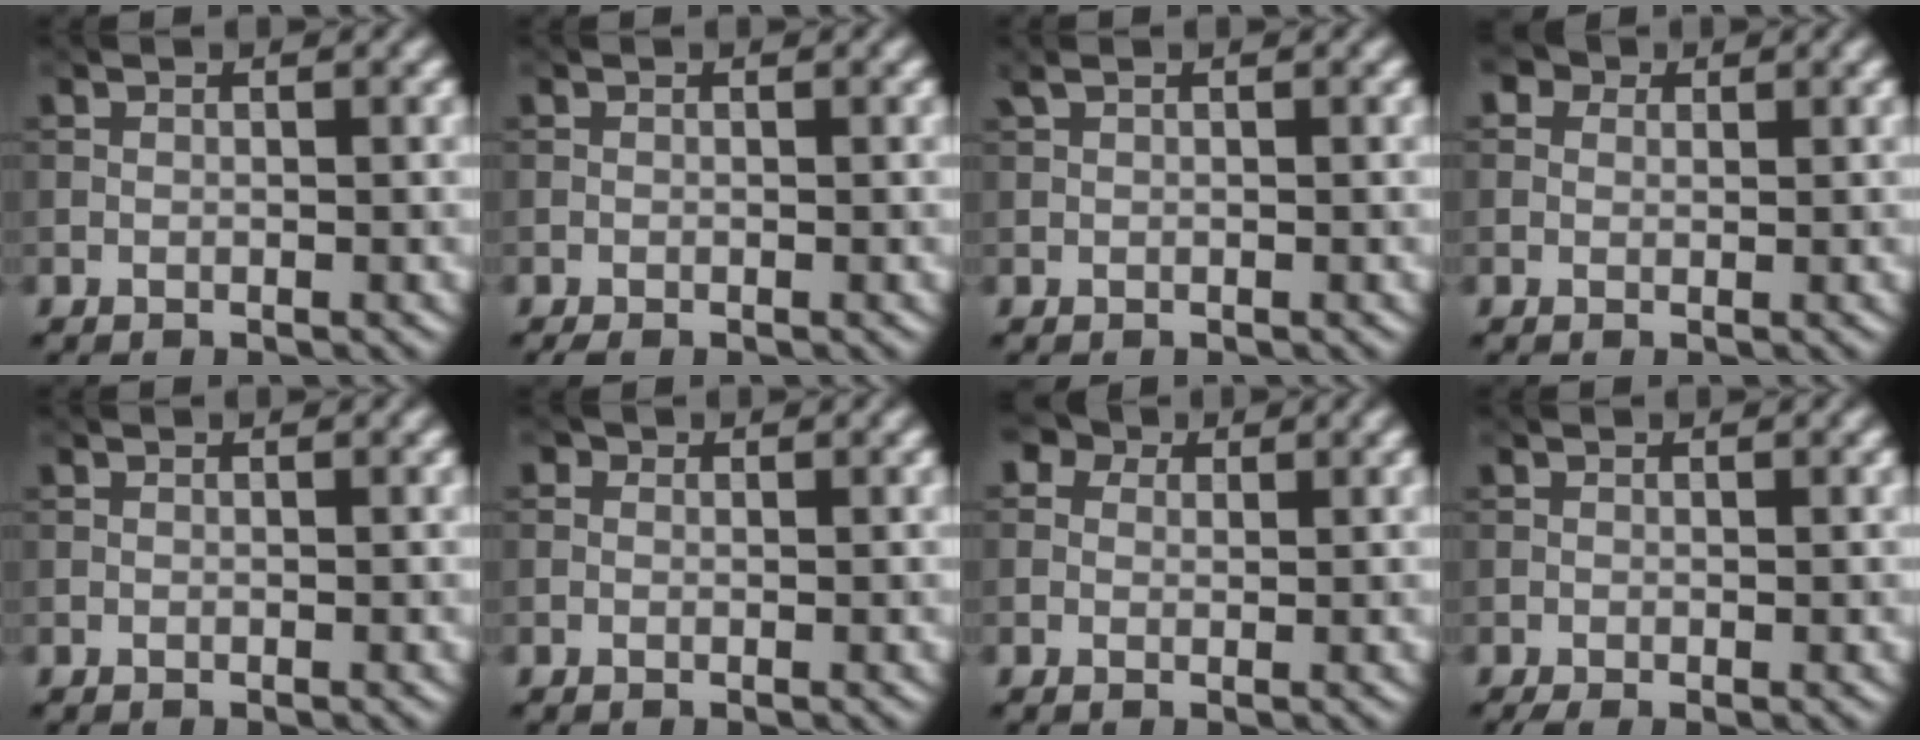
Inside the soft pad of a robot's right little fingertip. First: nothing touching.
{"total": 0.6, "force": [-0.5, 0.1, 0.3], "torque": [-0.005, -0.001, -0.008]}
{"total": 0.7, "force": [0.5, 0.2, 0.5], "torque": [-0.013, 0.006, 0.009]}
{"total": 2.3, "force": [1.3, 1.6, 1.0], "torque": [-0.016, 0.002, 0.001]}
{"total": 0.0}
{"total": 0.5, "force": [0.1, 0.5, 0.2], "torque": [-0.001, -0.005, -0.003]}
{"total": 3.2, "force": [1.7, 2.3, 1.5], "torque": [-0.025, 0.009, 0.004]}
{"total": 0.9, "force": [-0.4, 0.3, 0.8], "torque": [-0.016, -0.005, -0.007]}